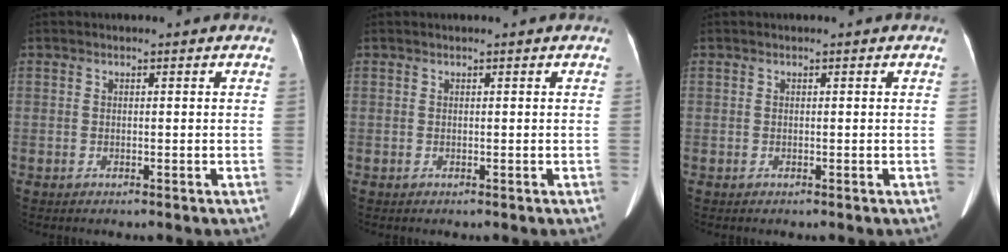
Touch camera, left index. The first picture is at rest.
{"total": 0.6, "force": [0.6, 0.0, 0.2], "torque": [-0.007, 0.013, 0.013]}
{"total": 0.0}